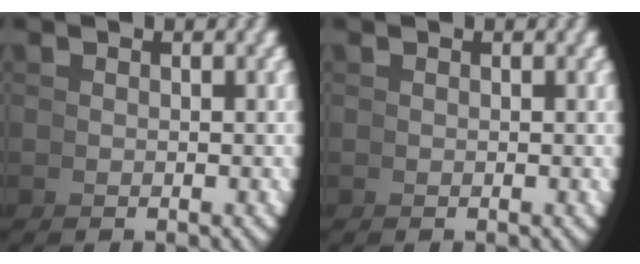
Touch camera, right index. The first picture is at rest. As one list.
[{"total": 0.0}]